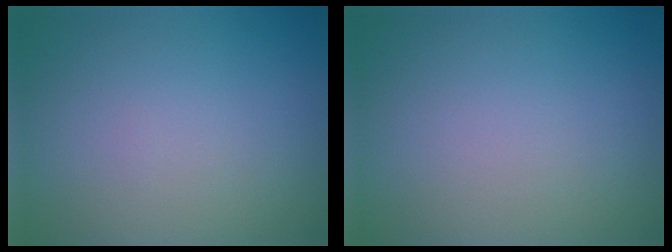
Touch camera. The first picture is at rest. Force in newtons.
{"total": 0.0}